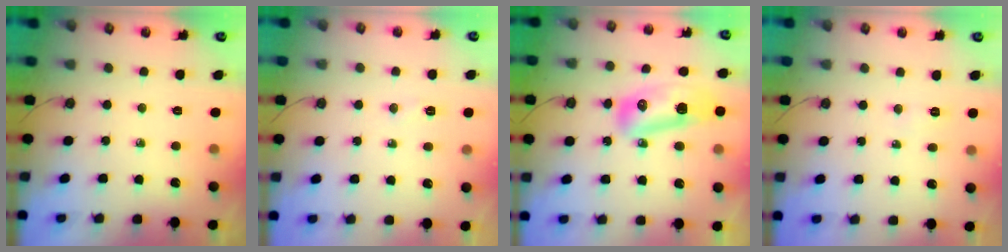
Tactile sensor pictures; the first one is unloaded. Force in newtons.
{"total": 3.9, "press": 3.9, "slide": 0.6}
{"total": 13.7, "press": 13.6, "slide": 1.7}
{"total": 3.9, "press": 3.7, "slide": 1.5}